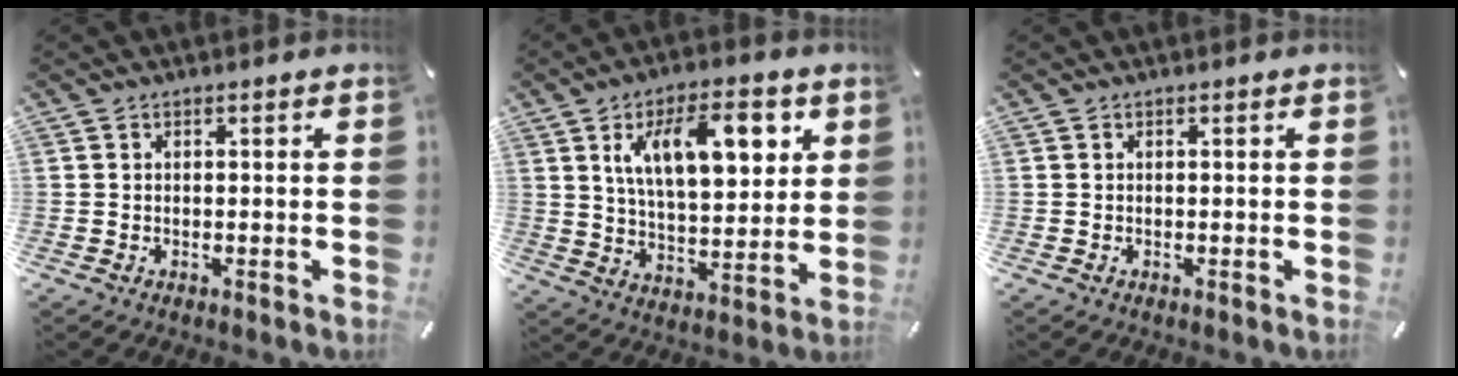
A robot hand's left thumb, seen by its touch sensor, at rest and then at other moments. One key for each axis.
{"total": 15.3, "fx": 6.7, "fy": 7.3, "fz": 11.6, "tx": -0.180, "ty": -0.010, "tz": 0.112}
{"total": 0.0}